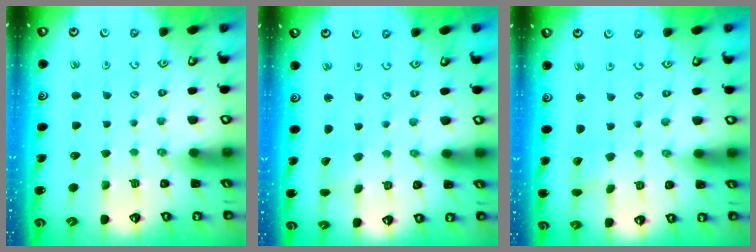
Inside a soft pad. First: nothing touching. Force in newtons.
{"total": 0.0}
{"total": 2.1, "press": 2.1, "slide": 0.2}